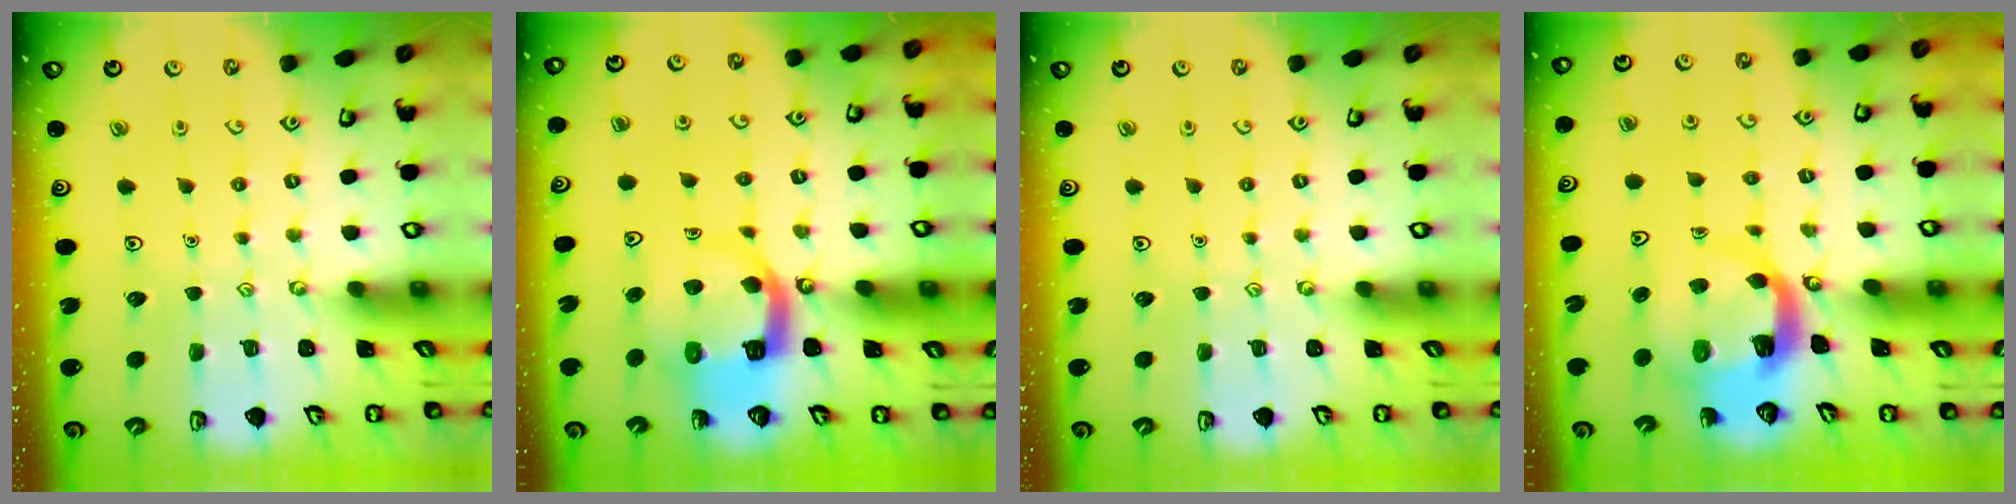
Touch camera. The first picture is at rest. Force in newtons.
{"total": 8.7, "press": 8.6, "slide": 1.3}
{"total": 0.0}
{"total": 6.7, "press": 6.6, "slide": 0.9}